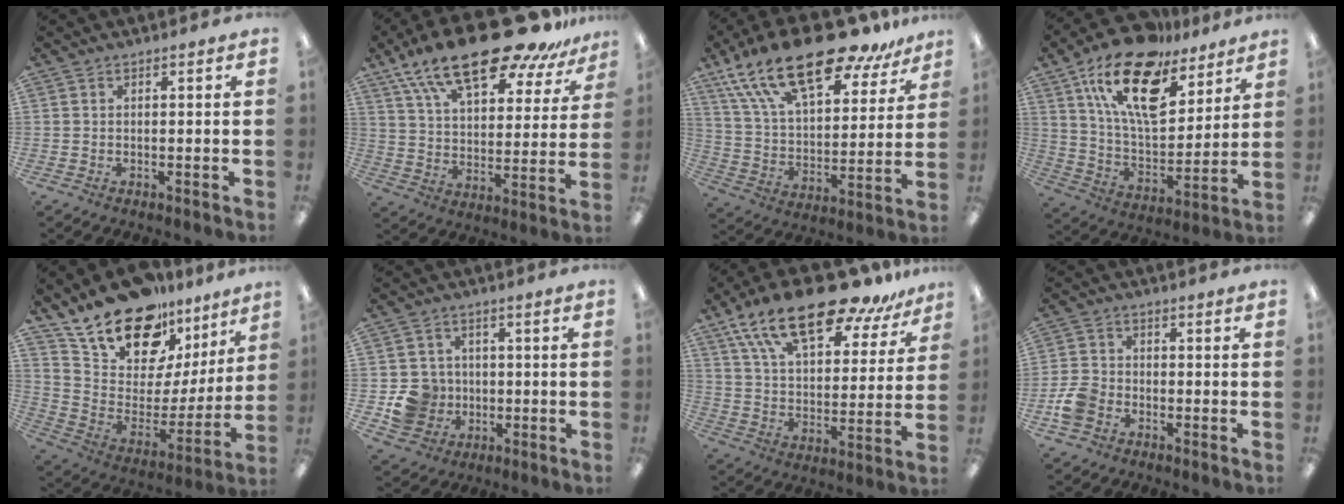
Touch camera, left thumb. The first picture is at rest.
{"total": 23.1, "force": [16.9, 8.0, 13.6], "torque": [-0.231, -0.106, 0.289]}
{"total": 25.1, "force": [17.8, 9.5, 15.0], "torque": [-0.264, -0.106, 0.307]}
{"total": 21.4, "force": [13.6, 9.9, 13.3], "torque": [-0.230, -0.069, 0.239]}
{"total": 19.6, "force": [15.8, 9.1, 7.1], "torque": [-0.131, -0.122, 0.285]}
{"total": 9.2, "force": [-1.7, 8.8, 2.4], "torque": [-0.060, 0.016, -0.020]}
{"total": 22.6, "force": [16.1, 8.7, 13.3], "torque": [-0.234, -0.094, 0.279]}
{"total": 6.0, "force": [-2.9, 4.4, 2.9], "torque": [-0.062, 0.015, -0.053]}